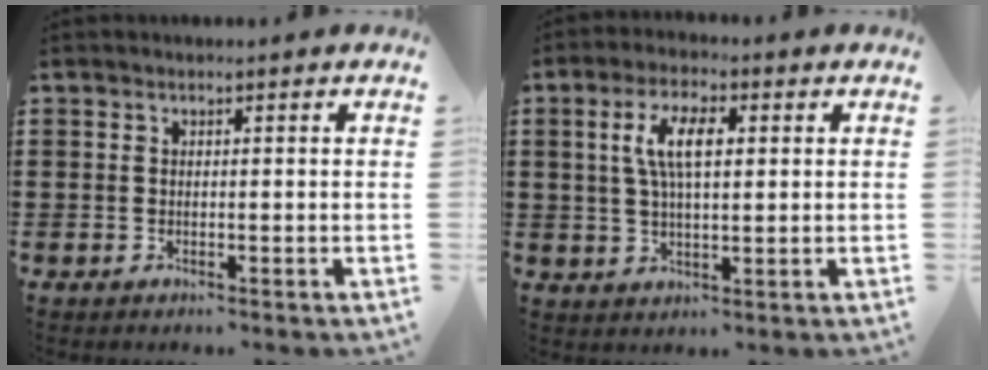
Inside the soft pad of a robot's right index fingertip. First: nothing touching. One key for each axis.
{"total": 6.9, "fx": 1.4, "fy": 2.7, "fz": 6.2, "tx": -0.134, "ty": 0.010, "tz": 0.019}